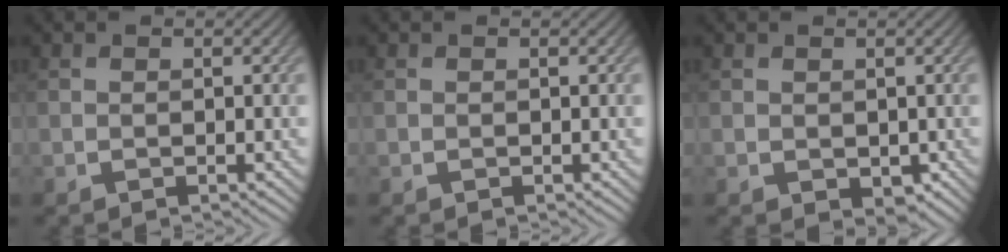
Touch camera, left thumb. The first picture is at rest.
{"total": 0.0}
{"total": 1.5, "force": [0.0, 1.1, 1.0], "torque": [-0.022, -0.011, 0.006]}